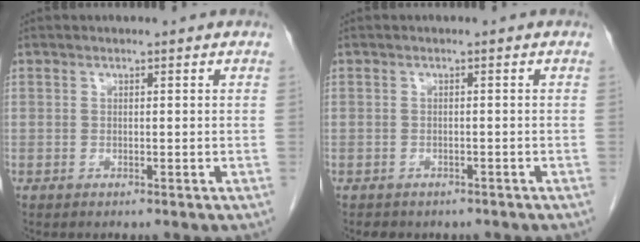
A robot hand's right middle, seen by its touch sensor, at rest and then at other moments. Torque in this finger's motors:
{"motor_torque": [0.05, -0.03, 0.00, 0.00]}